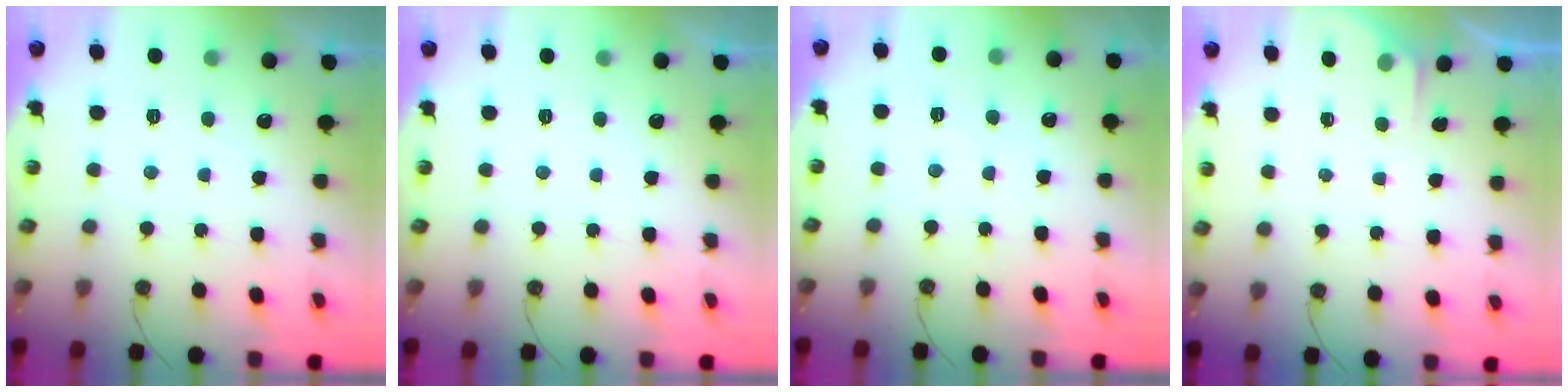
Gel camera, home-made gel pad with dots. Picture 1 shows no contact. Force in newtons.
{"total": 0.0}
{"total": 2.6, "press": 2.6, "slide": 0.4}
{"total": 3.1, "press": 3.1, "slide": 0.4}